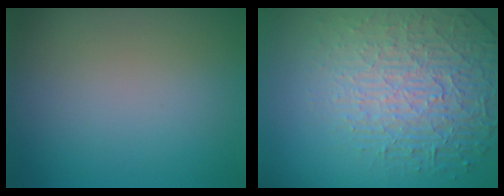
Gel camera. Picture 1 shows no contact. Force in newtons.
{"total": 7.4, "press": 5.4, "slide": 5.0}